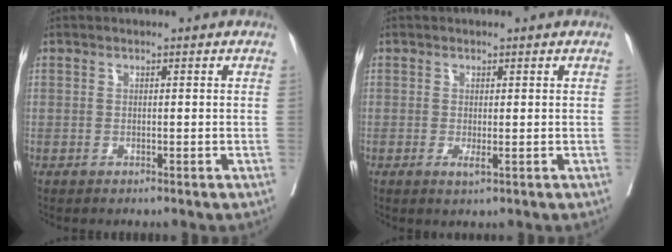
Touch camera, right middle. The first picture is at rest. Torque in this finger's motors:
{"motor_torque": [0.62, -0.62, -0.02, 0.01]}